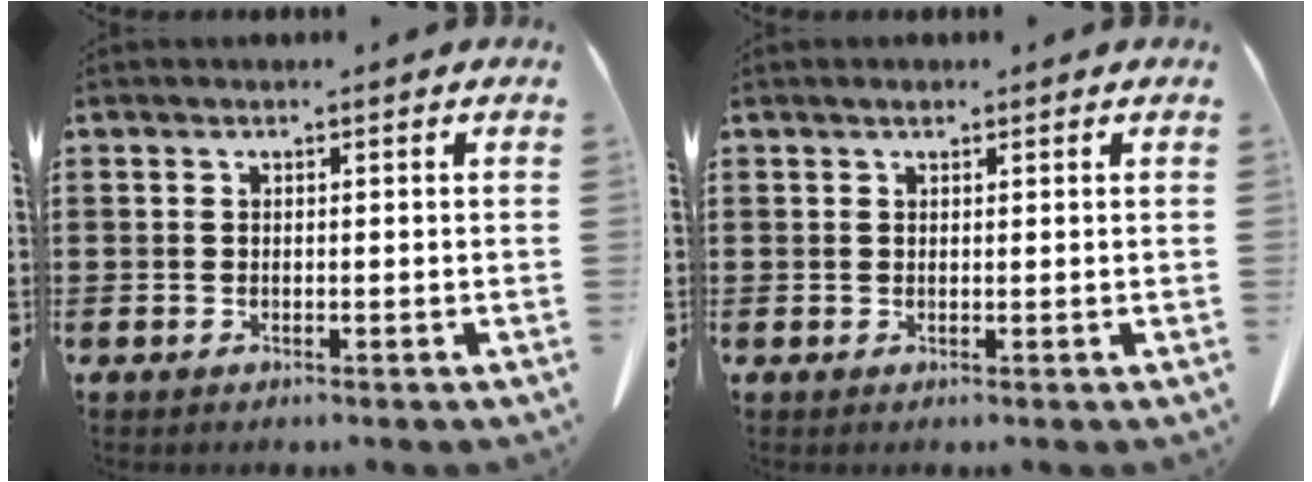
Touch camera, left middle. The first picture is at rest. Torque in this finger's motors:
{"motor_torque": [-0.03, 0.11, 0.00, 0.01]}